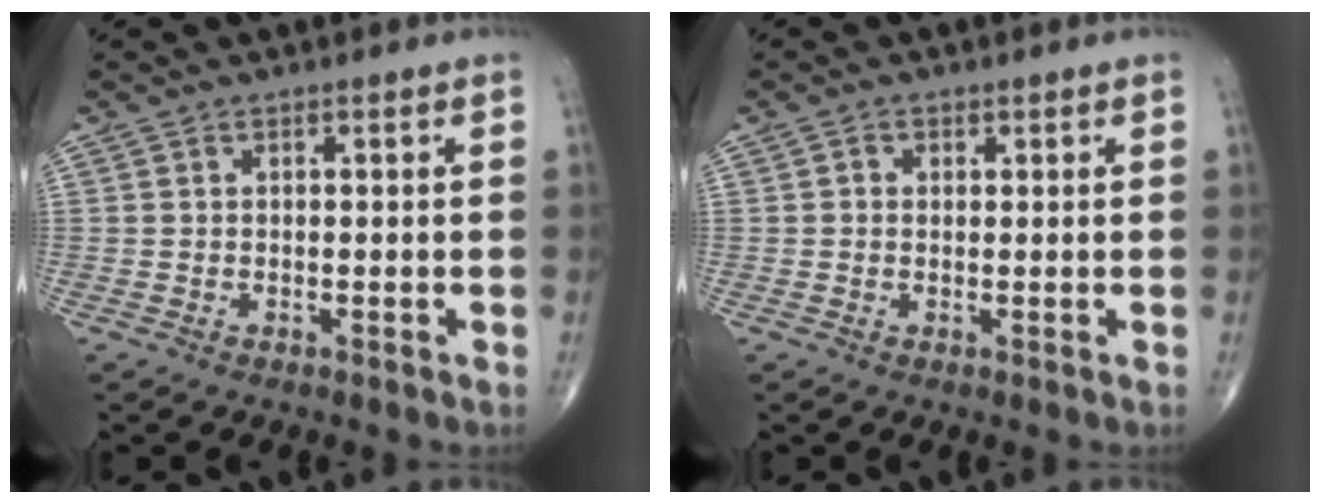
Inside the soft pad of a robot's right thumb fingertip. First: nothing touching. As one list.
[{"total": 1.2, "force": [0.3, 1.1, 0.4], "torque": [-0.003, 0.000, 0.003]}]